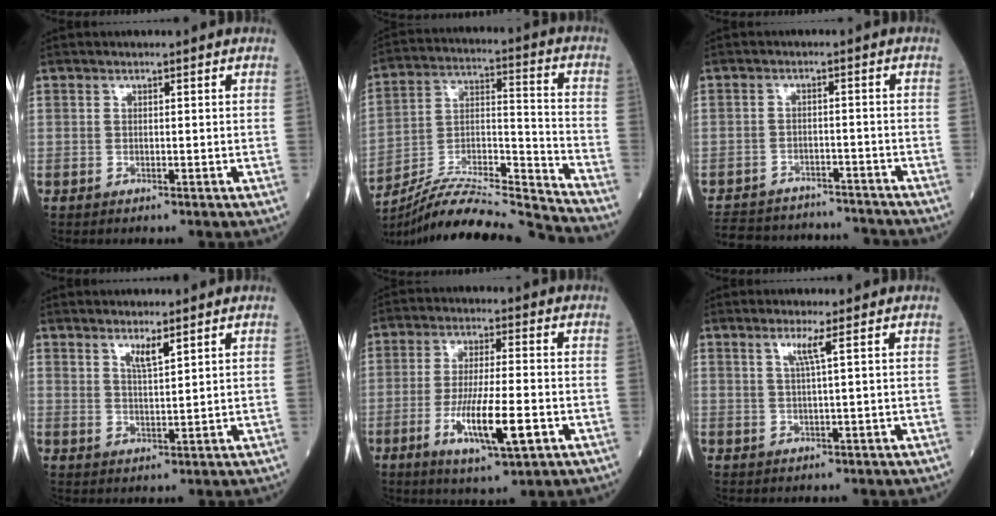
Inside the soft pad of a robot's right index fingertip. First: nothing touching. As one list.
[{"total": 20.7, "force": [-19.8, -1.0, 5.9], "torque": [-0.122, 0.010, -0.330]}, {"total": 15.8, "force": [-14.8, 4.2, 3.6], "torque": [-0.080, 0.012, -0.199]}, {"total": 2.9, "force": [2.1, 0.2, 2.0], "torque": [-0.041, -0.009, 0.042]}, {"total": 10.7, "force": [-3.5, 1.5, 10.0], "torque": [-0.181, -0.014, -0.056]}, {"total": 2.5, "force": [1.1, -0.8, 2.1], "torque": [-0.045, -0.003, 0.025]}]